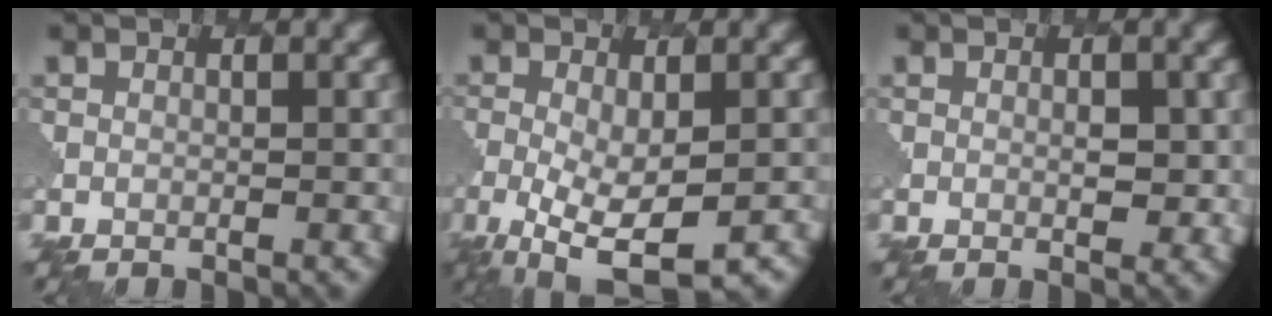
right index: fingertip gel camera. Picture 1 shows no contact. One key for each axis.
{"total": 8.0, "fx": -2.7, "fy": 3.6, "fz": 6.6, "tx": -0.126, "ty": -0.033, "tz": -0.028}
{"total": 1.7, "fx": 0.4, "fy": 0.9, "fz": 1.4, "tx": -0.017, "ty": -0.004, "tz": 0.008}